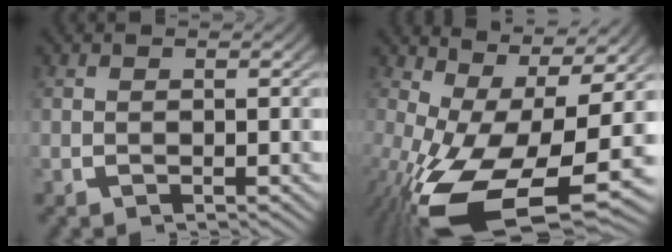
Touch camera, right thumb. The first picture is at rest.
{"total": 14.4, "force": [-0.9, 7.5, 12.2], "torque": [-0.243, -0.067, 0.026]}